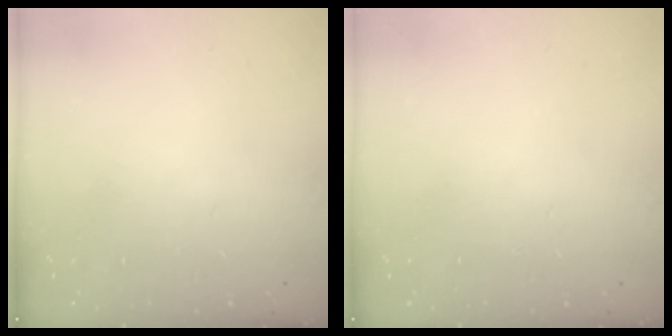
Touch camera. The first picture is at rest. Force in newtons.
{"total": 0.0}